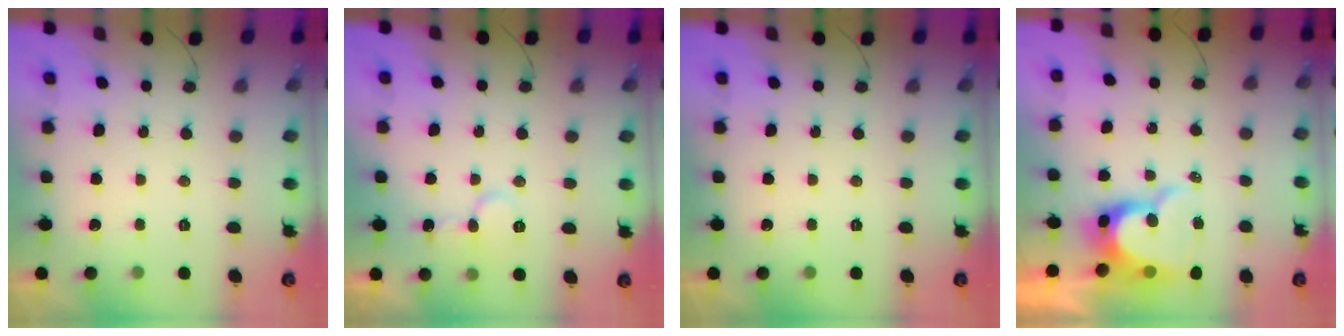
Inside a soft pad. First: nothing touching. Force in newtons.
{"total": 7.3, "press": 7.3, "slide": 0.7}
{"total": 0.0}
{"total": 11.1, "press": 11.1, "slide": 0.8}